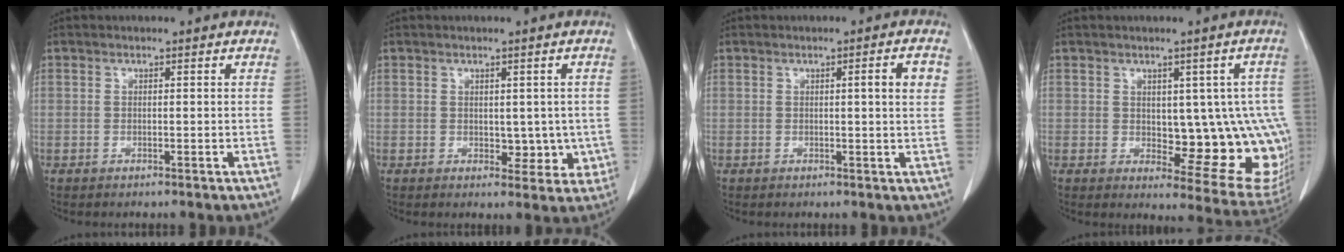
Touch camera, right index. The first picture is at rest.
{"total": 4.3, "force": [0.0, 3.0, 3.2], "torque": [-0.023, 0.000, 0.008]}
{"total": 3.2, "force": [0.8, -0.1, 3.1], "torque": [-0.042, 0.001, 0.010]}
{"total": 13.2, "force": [-0.3, 5.8, 11.9], "torque": [-0.103, 0.007, 0.011]}